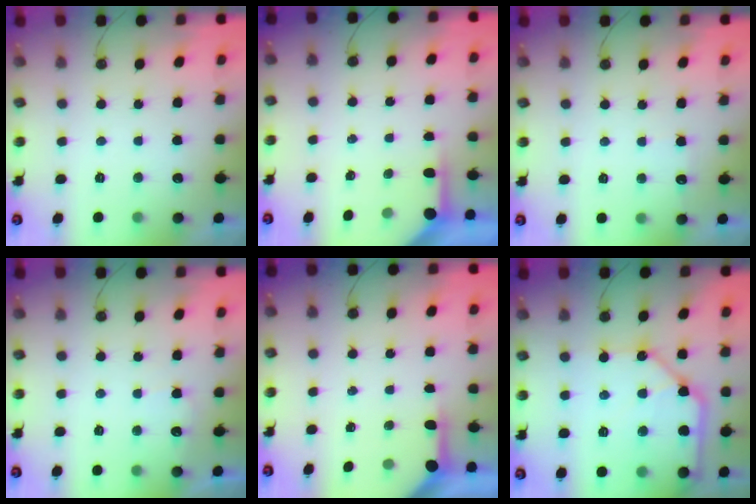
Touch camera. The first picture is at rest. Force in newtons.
{"total": 3.5, "press": 3.5, "slide": 0.3}
{"total": 3.0, "press": 3.0, "slide": 0.5}
{"total": 3.0, "press": 3.0, "slide": 0.3}
{"total": 3.4, "press": 3.3, "slide": 0.4}
{"total": 13.1, "press": 13.0, "slide": 1.9}